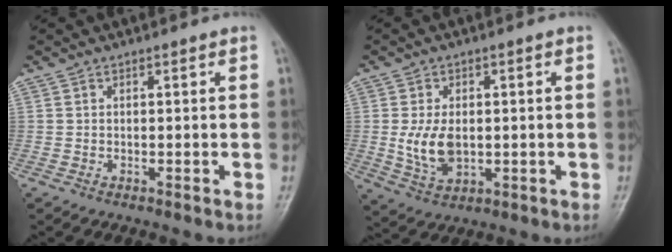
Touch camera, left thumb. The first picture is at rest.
{"total": 7.1, "force": [-0.1, 4.4, 5.6], "torque": [-0.104, -0.007, 0.008]}